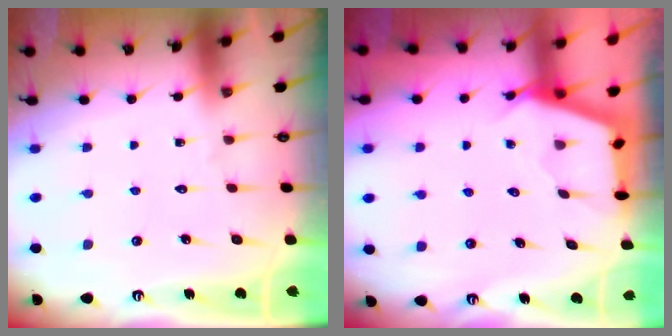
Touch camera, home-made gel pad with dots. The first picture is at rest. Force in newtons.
{"total": 2.9, "press": 2.8, "slide": 0.4}